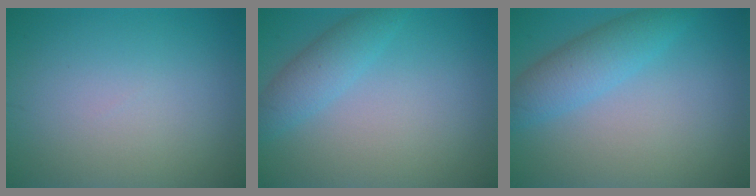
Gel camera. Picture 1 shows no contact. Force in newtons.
{"total": 2.7, "press": 2.7, "slide": 0.1}
{"total": 3.8, "press": 3.8, "slide": 0.1}